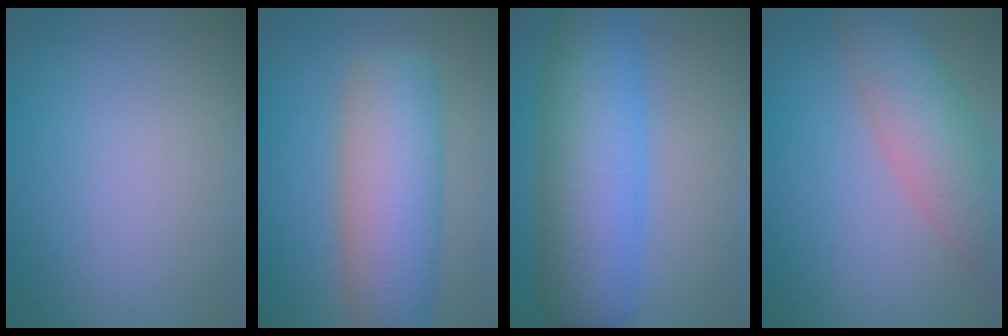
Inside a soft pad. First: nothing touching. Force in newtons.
{"total": 9.3, "press": 9.3, "slide": 0.4}
{"total": 10.8, "press": 10.8, "slide": 0.2}
{"total": 6.6, "press": 6.6, "slide": 0.3}